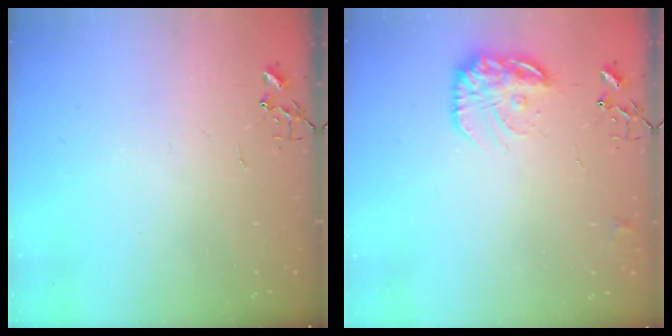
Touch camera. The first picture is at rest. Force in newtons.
{"total": 14.8, "press": 14.8, "slide": 0.8}